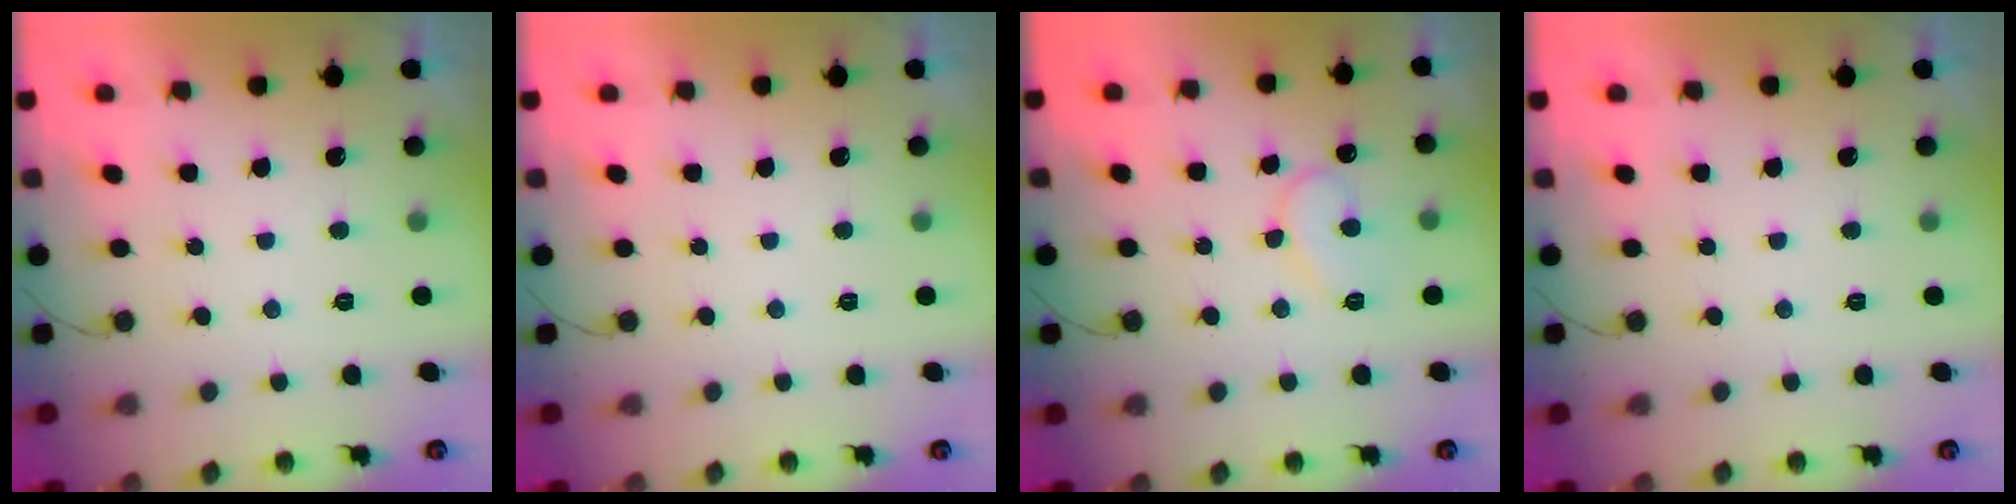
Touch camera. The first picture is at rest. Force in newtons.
{"total": 0.0}
{"total": 9.8, "press": 9.8, "slide": 0.9}
{"total": 0.0}